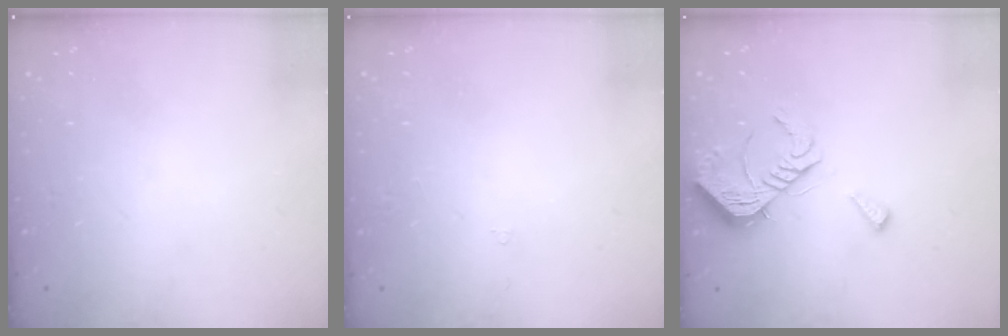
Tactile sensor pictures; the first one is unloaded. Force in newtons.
{"total": 1.6, "press": 1.5, "slide": 0.4}
{"total": 11.1, "press": 11.1, "slide": 0.8}